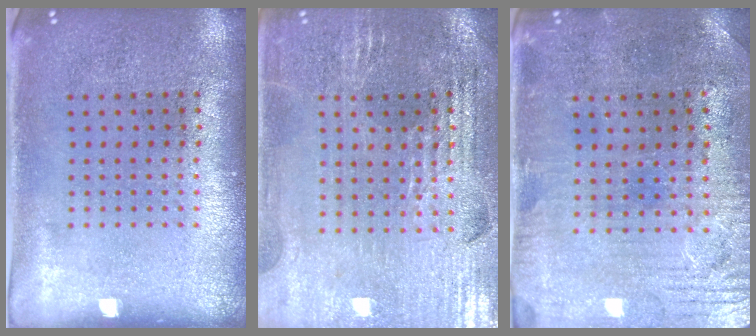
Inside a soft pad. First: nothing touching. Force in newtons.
{"total": 2.9, "press": 2.8, "slide": 0.4}
{"total": 1.0, "press": 0.8, "slide": 0.6}